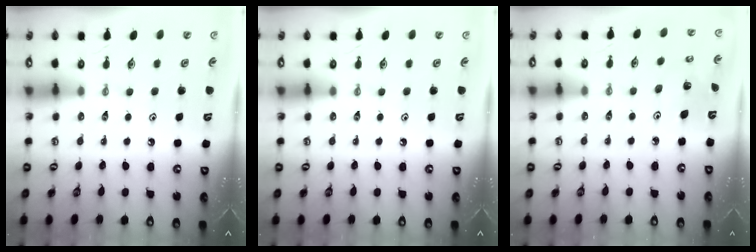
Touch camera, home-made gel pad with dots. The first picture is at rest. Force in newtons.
{"total": 0.0}
{"total": 3.5, "press": 3.5, "slide": 0.2}